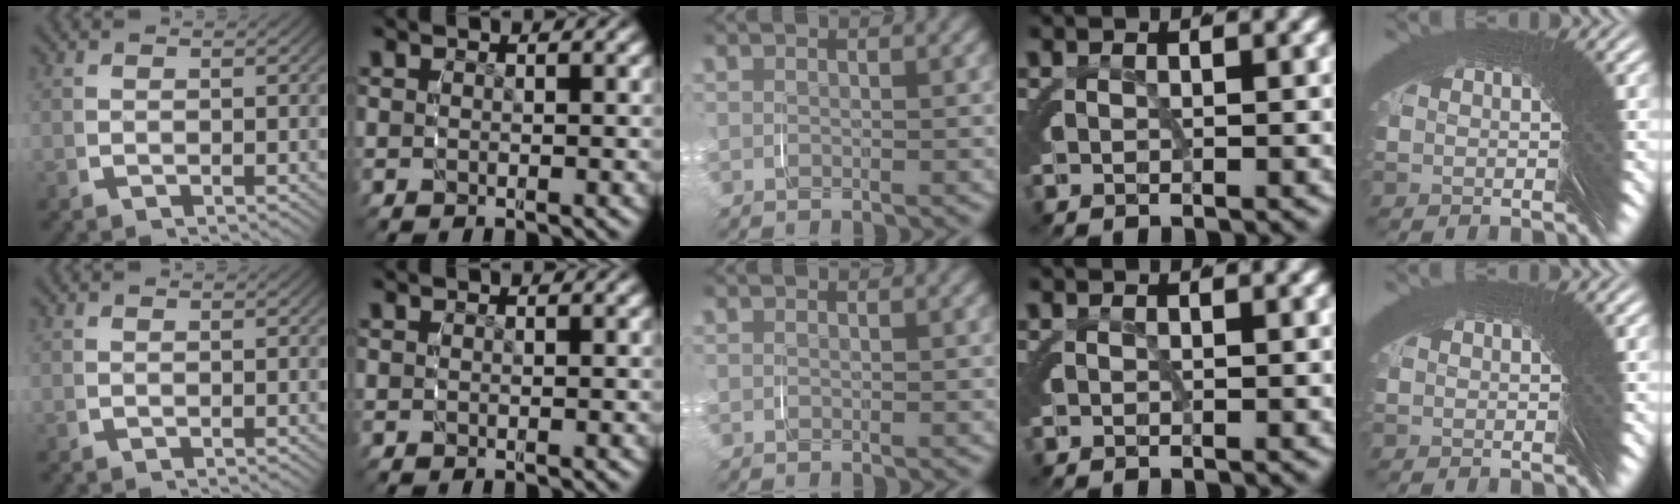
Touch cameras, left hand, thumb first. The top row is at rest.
{}